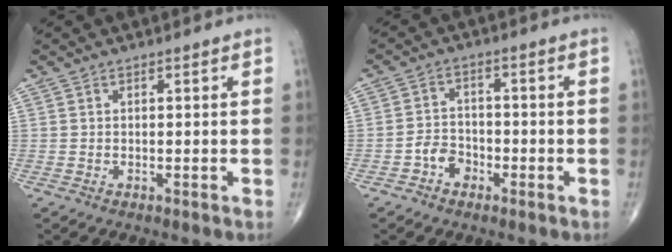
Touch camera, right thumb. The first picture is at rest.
{"total": 4.3, "force": [-2.1, 3.3, 1.7], "torque": [-0.011, 0.022, -0.043]}